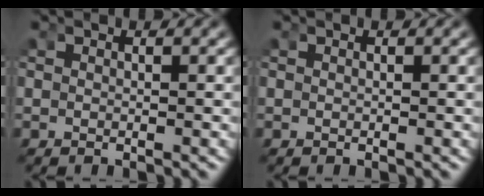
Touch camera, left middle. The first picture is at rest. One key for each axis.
{"total": 0.0}